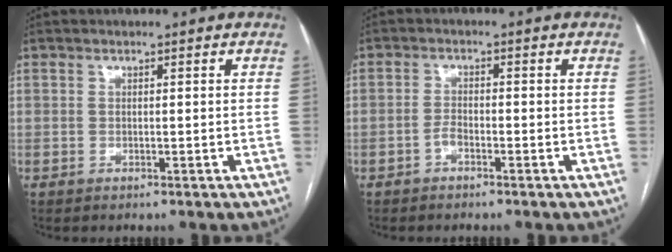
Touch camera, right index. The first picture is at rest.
{"total": 1.6, "force": [-1.1, 0.5, 1.1], "torque": [-0.019, 0.003, -0.021]}